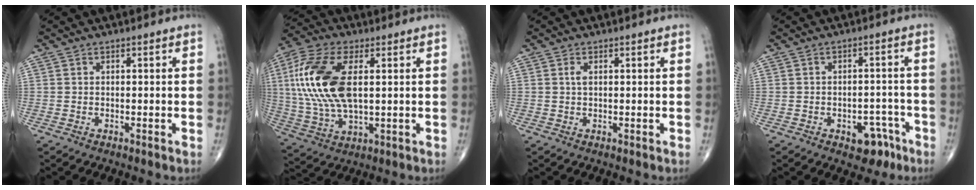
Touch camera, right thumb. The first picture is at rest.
{"total": 18.3, "force": [3.0, 9.0, 15.6], "torque": [-0.344, -0.001, 0.057]}
{"total": 1.0, "force": [0.2, 0.4, 0.8], "torque": [-0.020, 0.003, 0.005]}
{"total": 6.3, "force": [-3.4, 3.9, 3.6], "torque": [-0.019, 0.031, -0.040]}